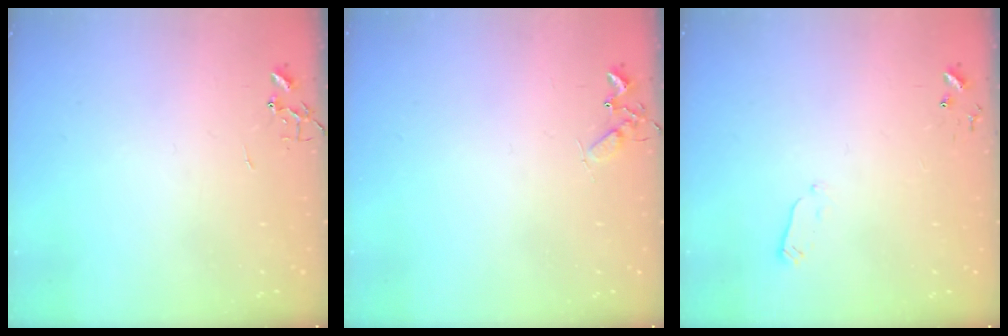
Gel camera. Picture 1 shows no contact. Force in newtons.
{"total": 4.6, "press": 4.6, "slide": 0.6}
{"total": 3.5, "press": 3.4, "slide": 1.0}